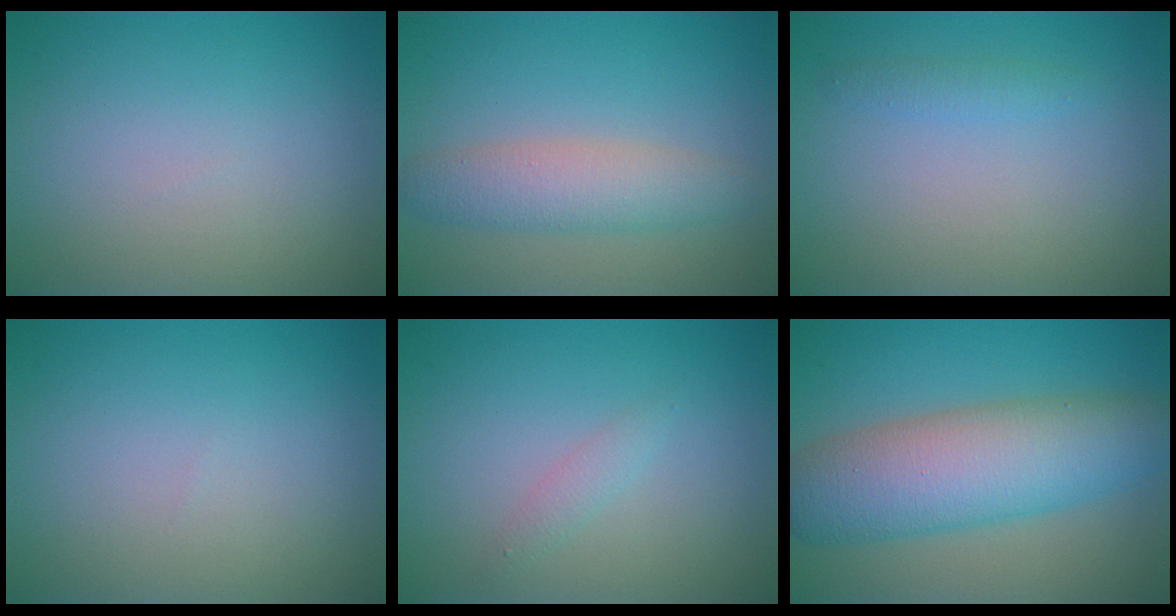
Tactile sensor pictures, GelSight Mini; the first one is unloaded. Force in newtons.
{"total": 3.8, "press": 3.8, "slide": 0.1}
{"total": 1.1, "press": 1.1, "slide": 0.1}
{"total": 0.0}
{"total": 1.0, "press": 1.0, "slide": 0.0}
{"total": 9.1, "press": 9.1, "slide": 0.1}